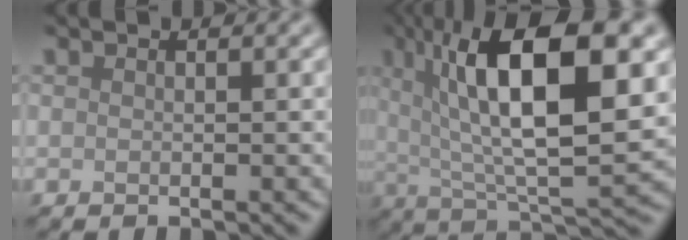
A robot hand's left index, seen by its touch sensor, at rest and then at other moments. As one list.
[{"total": 13.5, "force": [4.4, 4.3, 12.0], "torque": [-0.188, 0.008, 0.071]}]